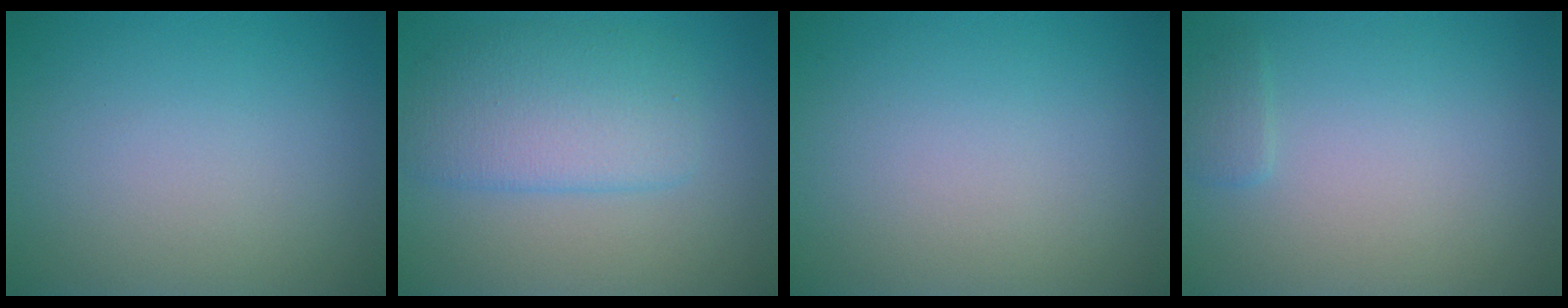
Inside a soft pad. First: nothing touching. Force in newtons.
{"total": 4.8, "press": 4.8, "slide": 0.1}
{"total": 0.0}
{"total": 0.9, "press": 0.9, "slide": 0.1}